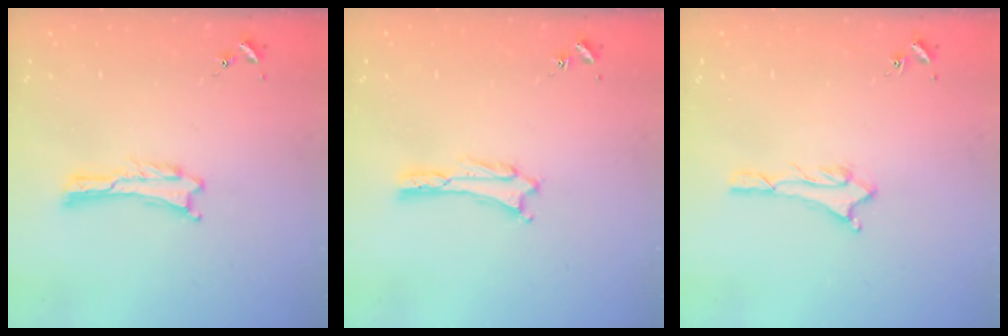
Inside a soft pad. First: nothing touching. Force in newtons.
{"total": 1.8, "press": 1.8, "slide": 0.2}
{"total": 2.0, "press": 2.0, "slide": 0.2}